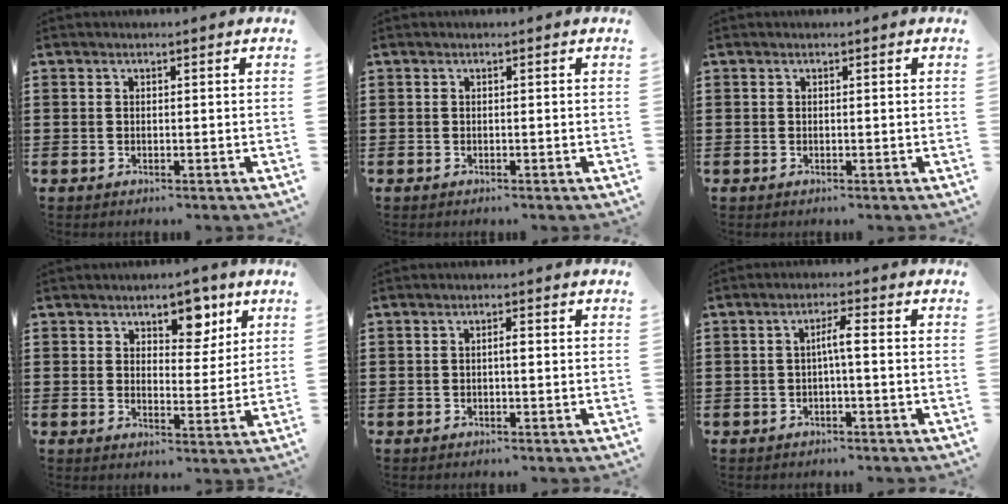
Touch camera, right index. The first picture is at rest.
{"total": 0.0}
{"total": 0.0}
{"total": 6.1, "force": [4.4, 3.3, 2.6], "torque": [-0.038, -0.010, 0.072]}
{"total": 1.1, "force": [-0.1, 0.2, 1.1], "torque": [-0.021, 0.000, -0.003]}
{"total": 3.0, "force": [-0.3, 0.2, 3.0], "torque": [-0.056, 0.004, -0.010]}